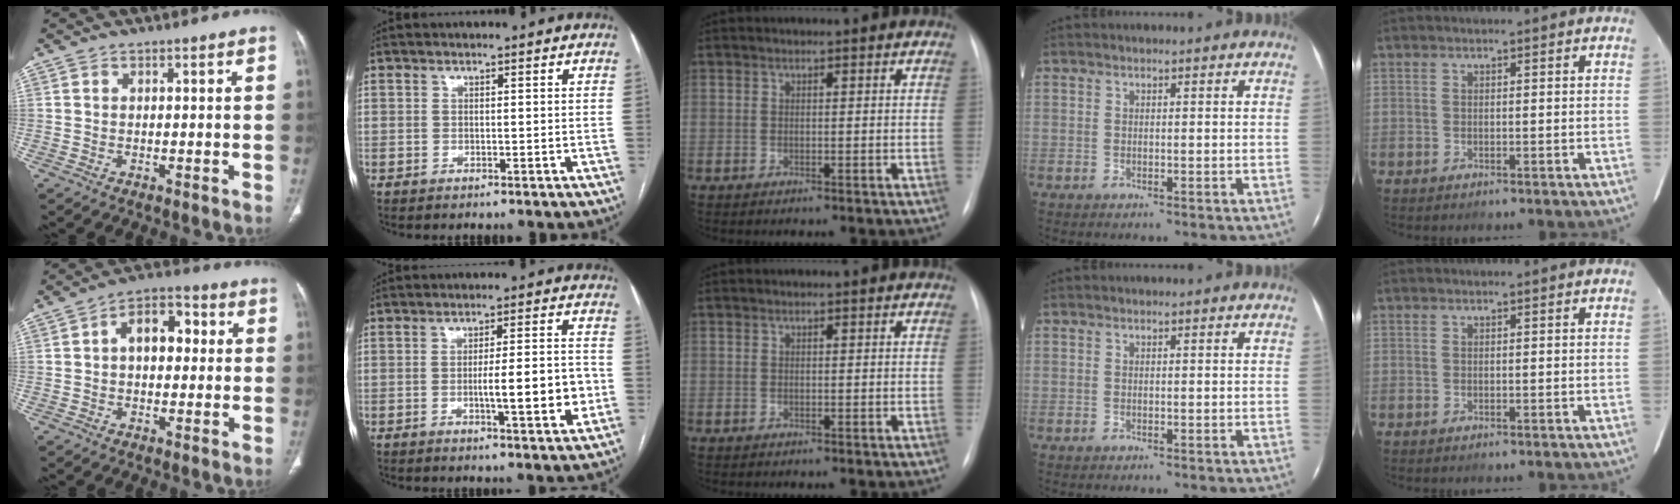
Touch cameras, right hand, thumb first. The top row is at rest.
{"thumb": {"total": 9.0, "force": [1.2, 5.7, 6.8], "torque": [-0.079, 0.026, 0.011]}, "index": {"total": 8.8, "force": [-1.9, 1.1, 8.6], "torque": [-0.128, 0.002, -0.025]}}